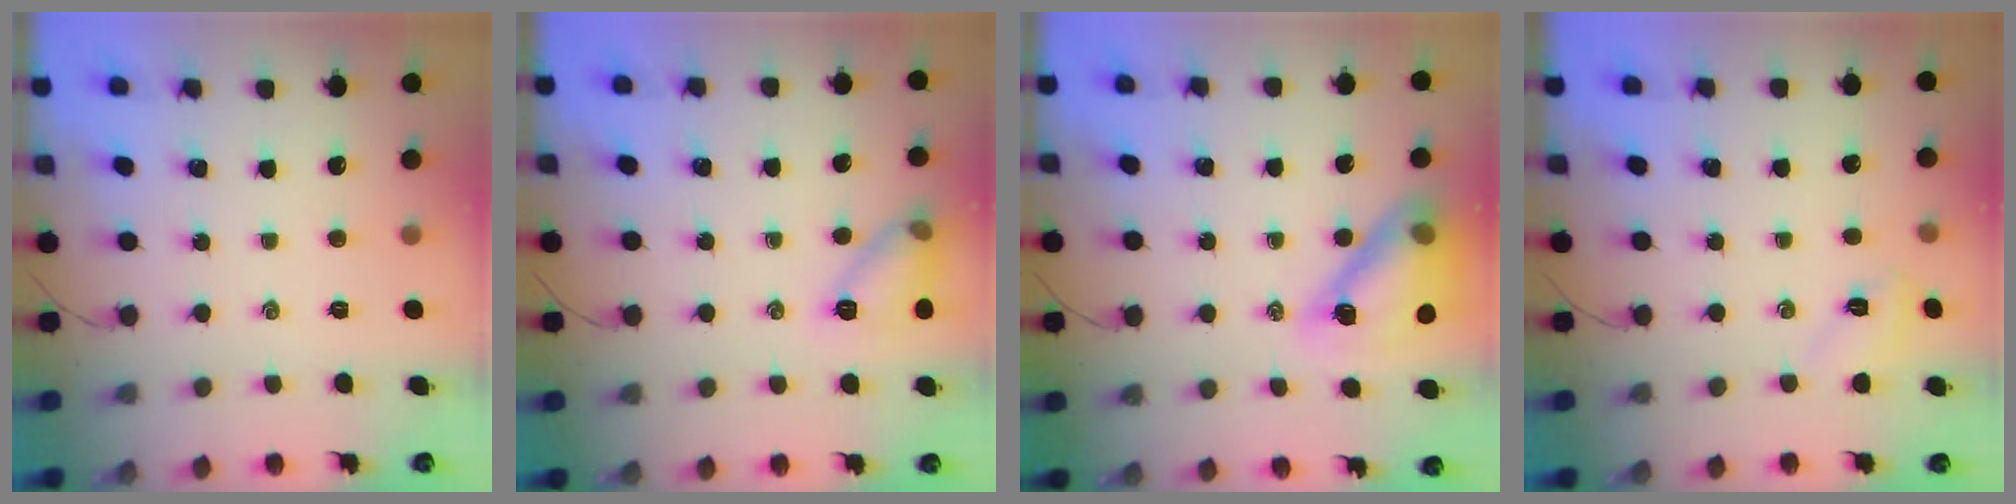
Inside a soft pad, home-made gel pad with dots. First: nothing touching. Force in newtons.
{"total": 10.3, "press": 10.2, "slide": 1.3}
{"total": 15.6, "press": 14.9, "slide": 4.6}
{"total": 4.5, "press": 4.4, "slide": 1.2}